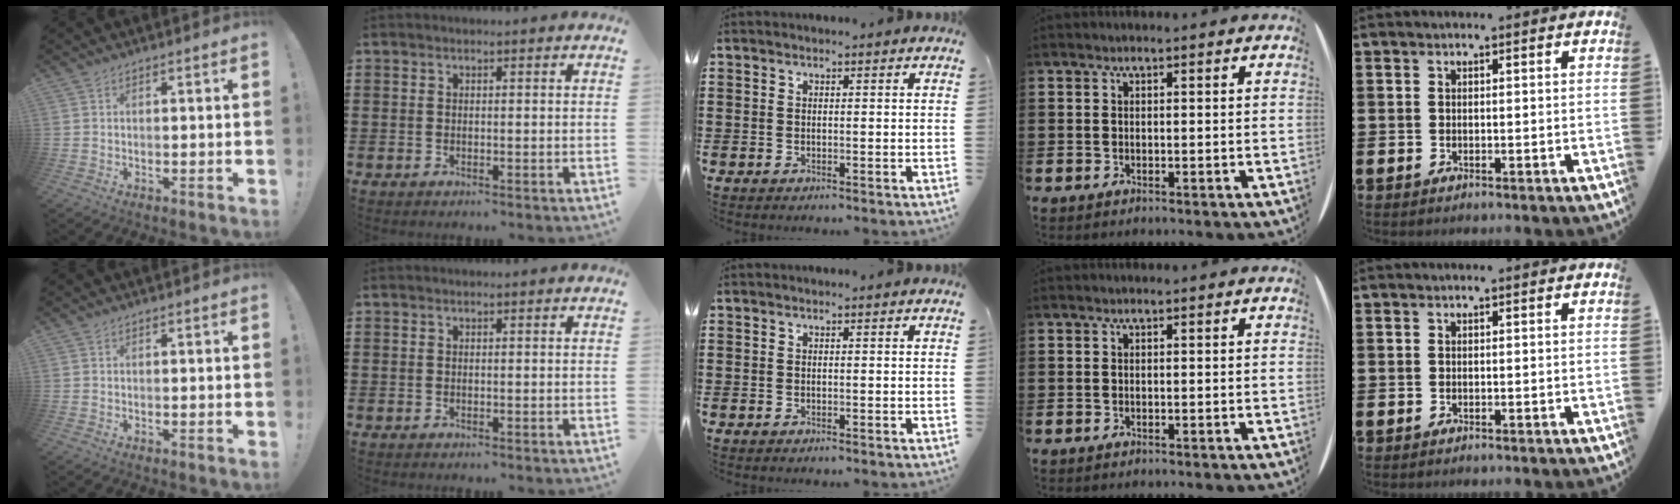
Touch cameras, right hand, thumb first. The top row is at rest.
{}